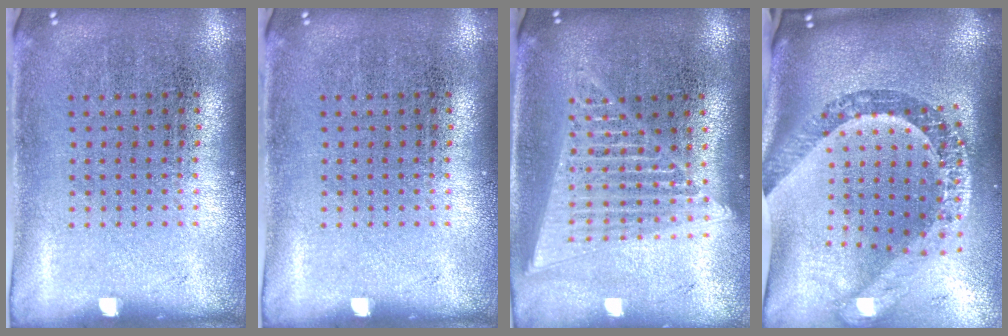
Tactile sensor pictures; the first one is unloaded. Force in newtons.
{"total": 0.0}
{"total": 1.8, "press": 1.6, "slide": 0.9}
{"total": 3.6, "press": 2.6, "slide": 2.5}